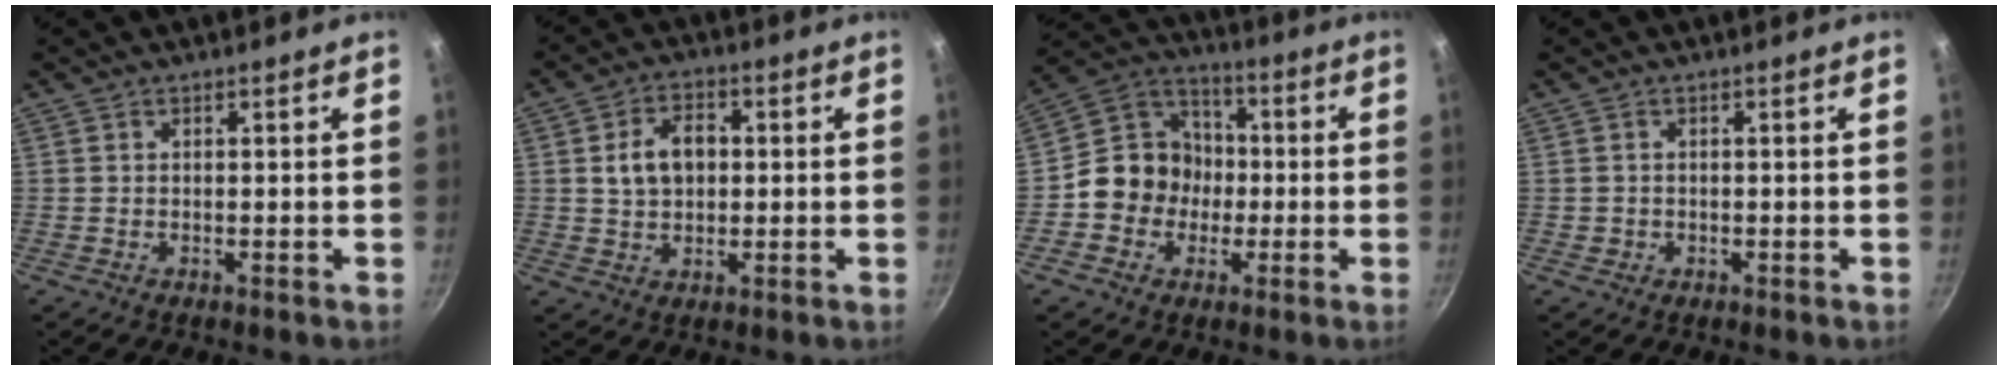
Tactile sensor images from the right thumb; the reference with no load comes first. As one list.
[{"total": 7.9, "force": [1.0, 5.6, 5.5], "torque": [-0.073, 0.013, 0.014]}, {"total": 11.7, "force": [-2.0, 10.5, 4.7], "torque": [-0.036, 0.032, -0.056]}, {"total": 0.9, "force": [-0.2, 0.9, 0.2], "torque": [-0.002, 0.002, 0.000]}]